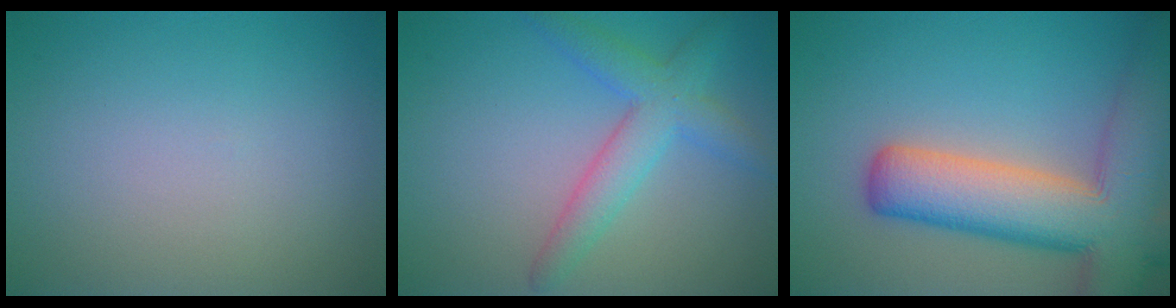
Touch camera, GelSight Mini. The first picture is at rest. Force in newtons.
{"total": 2.9, "press": 2.9, "slide": 0.2}
{"total": 11.5, "press": 11.5, "slide": 0.7}